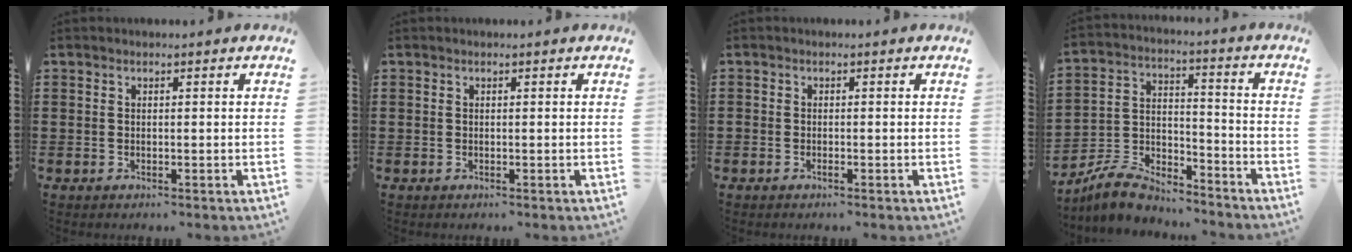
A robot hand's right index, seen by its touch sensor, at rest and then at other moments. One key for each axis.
{"total": 0.0}
{"total": 0.6, "fx": -0.4, "fy": 0.3, "fz": 0.3, "tx": -0.007, "ty": -0.002, "tz": -0.008}
{"total": 7.5, "fx": -6.9, "fy": 2.2, "fz": 1.7, "tx": -0.048, "ty": 0.012, "tz": -0.138}